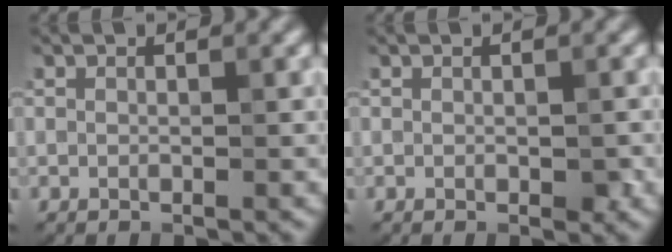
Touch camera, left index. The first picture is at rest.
{"total": 1.0, "force": [-0.2, 0.5, 0.9], "torque": [-0.011, -0.001, 0.000]}